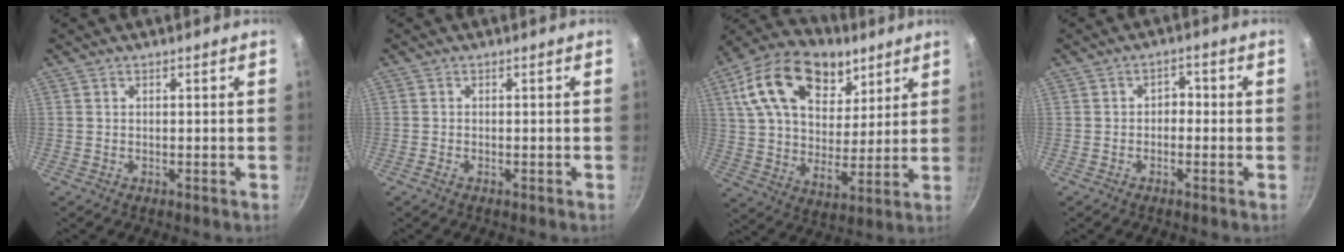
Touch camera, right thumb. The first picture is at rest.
{"total": 0.8, "force": [-0.5, 0.3, 0.5], "torque": [-0.016, 0.003, -0.014]}
{"total": 22.9, "force": [10.9, 14.4, 14.0], "torque": [-0.215, -0.025, 0.181]}
{"total": 2.5, "force": [-0.6, 1.9, 1.5], "torque": [-0.006, 0.012, -0.014]}